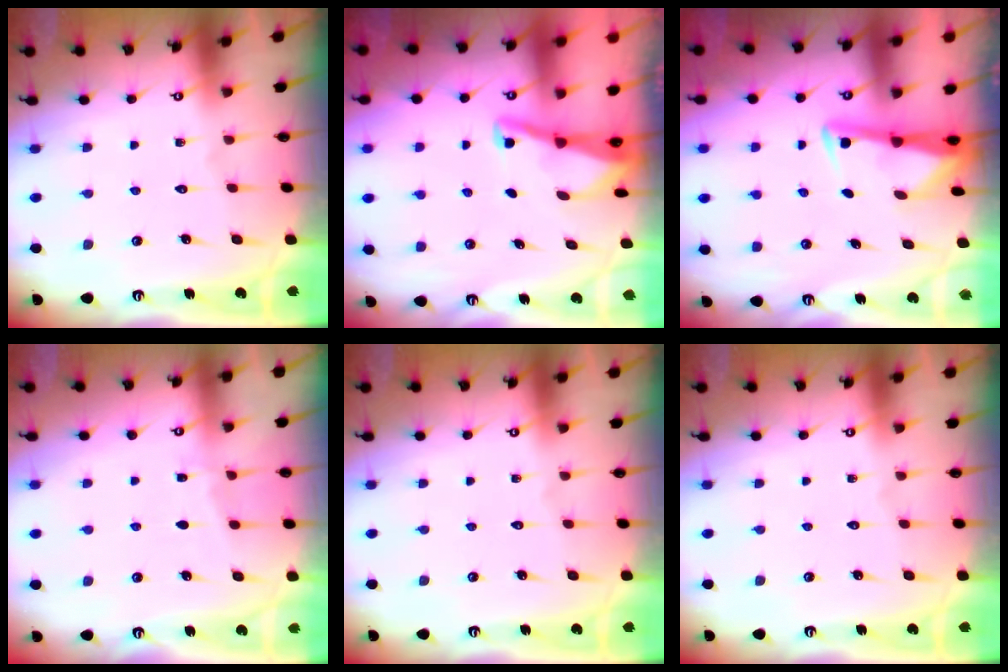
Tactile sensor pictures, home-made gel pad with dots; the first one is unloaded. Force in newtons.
{"total": 3.3, "press": 3.3, "slide": 0.6}
{"total": 2.9, "press": 2.9, "slide": 0.4}
{"total": 3.6, "press": 3.5, "slide": 0.5}
{"total": 0.0}
{"total": 0.0}